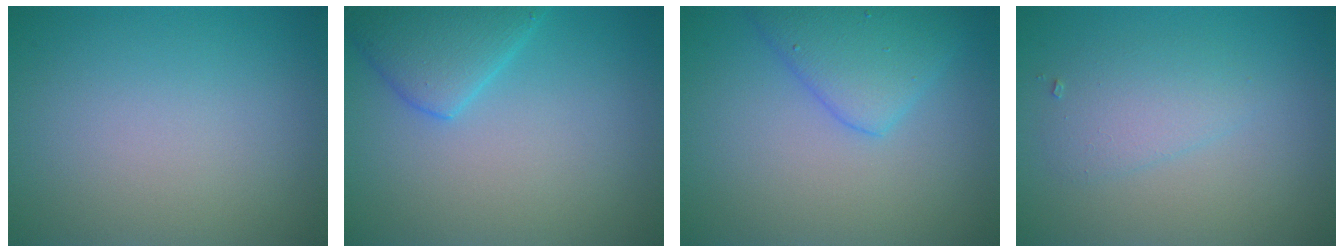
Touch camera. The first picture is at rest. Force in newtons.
{"total": 4.1, "press": 4.1, "slide": 0.2}
{"total": 4.0, "press": 4.0, "slide": 0.1}
{"total": 2.2, "press": 2.2, "slide": 0.1}